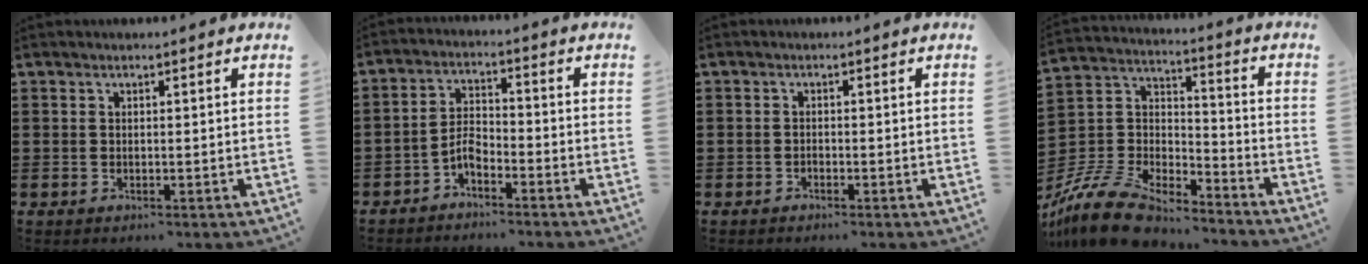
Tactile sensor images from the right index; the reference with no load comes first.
{"total": 3.7, "force": [-2.6, 1.5, 2.2], "torque": [-0.056, 0.005, -0.055]}
{"total": 0.7, "force": [-0.6, 0.4, 0.1], "torque": [-0.002, 0.002, -0.013]}
{"total": 11.5, "force": [-10.4, 2.6, 4.3], "torque": [-0.112, 0.016, -0.212]}